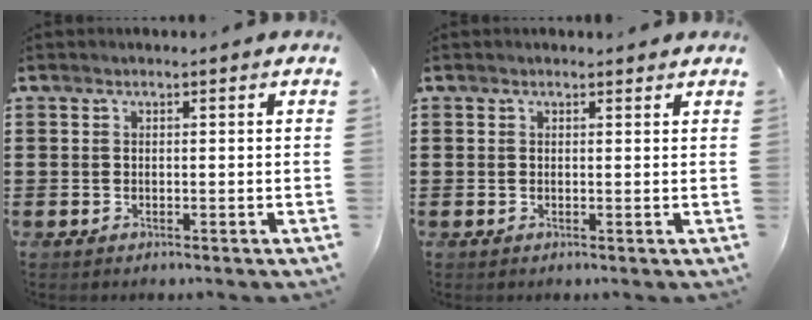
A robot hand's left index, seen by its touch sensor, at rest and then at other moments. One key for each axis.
{"total": 0.8, "fx": 0.7, "fy": 0.1, "fz": 0.3, "tx": -0.007, "ty": 0.000, "tz": 0.015}